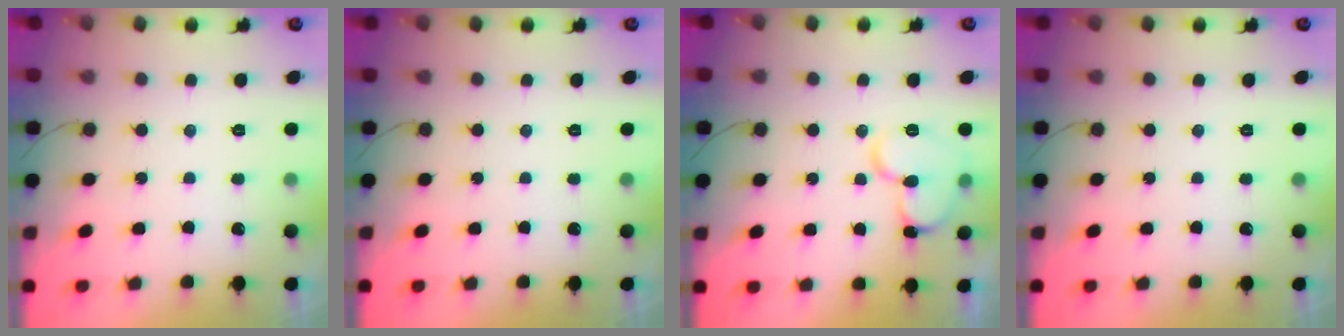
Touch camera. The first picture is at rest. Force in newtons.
{"total": 0.0}
{"total": 11.6, "press": 11.5, "slide": 1.6}
{"total": 0.0}